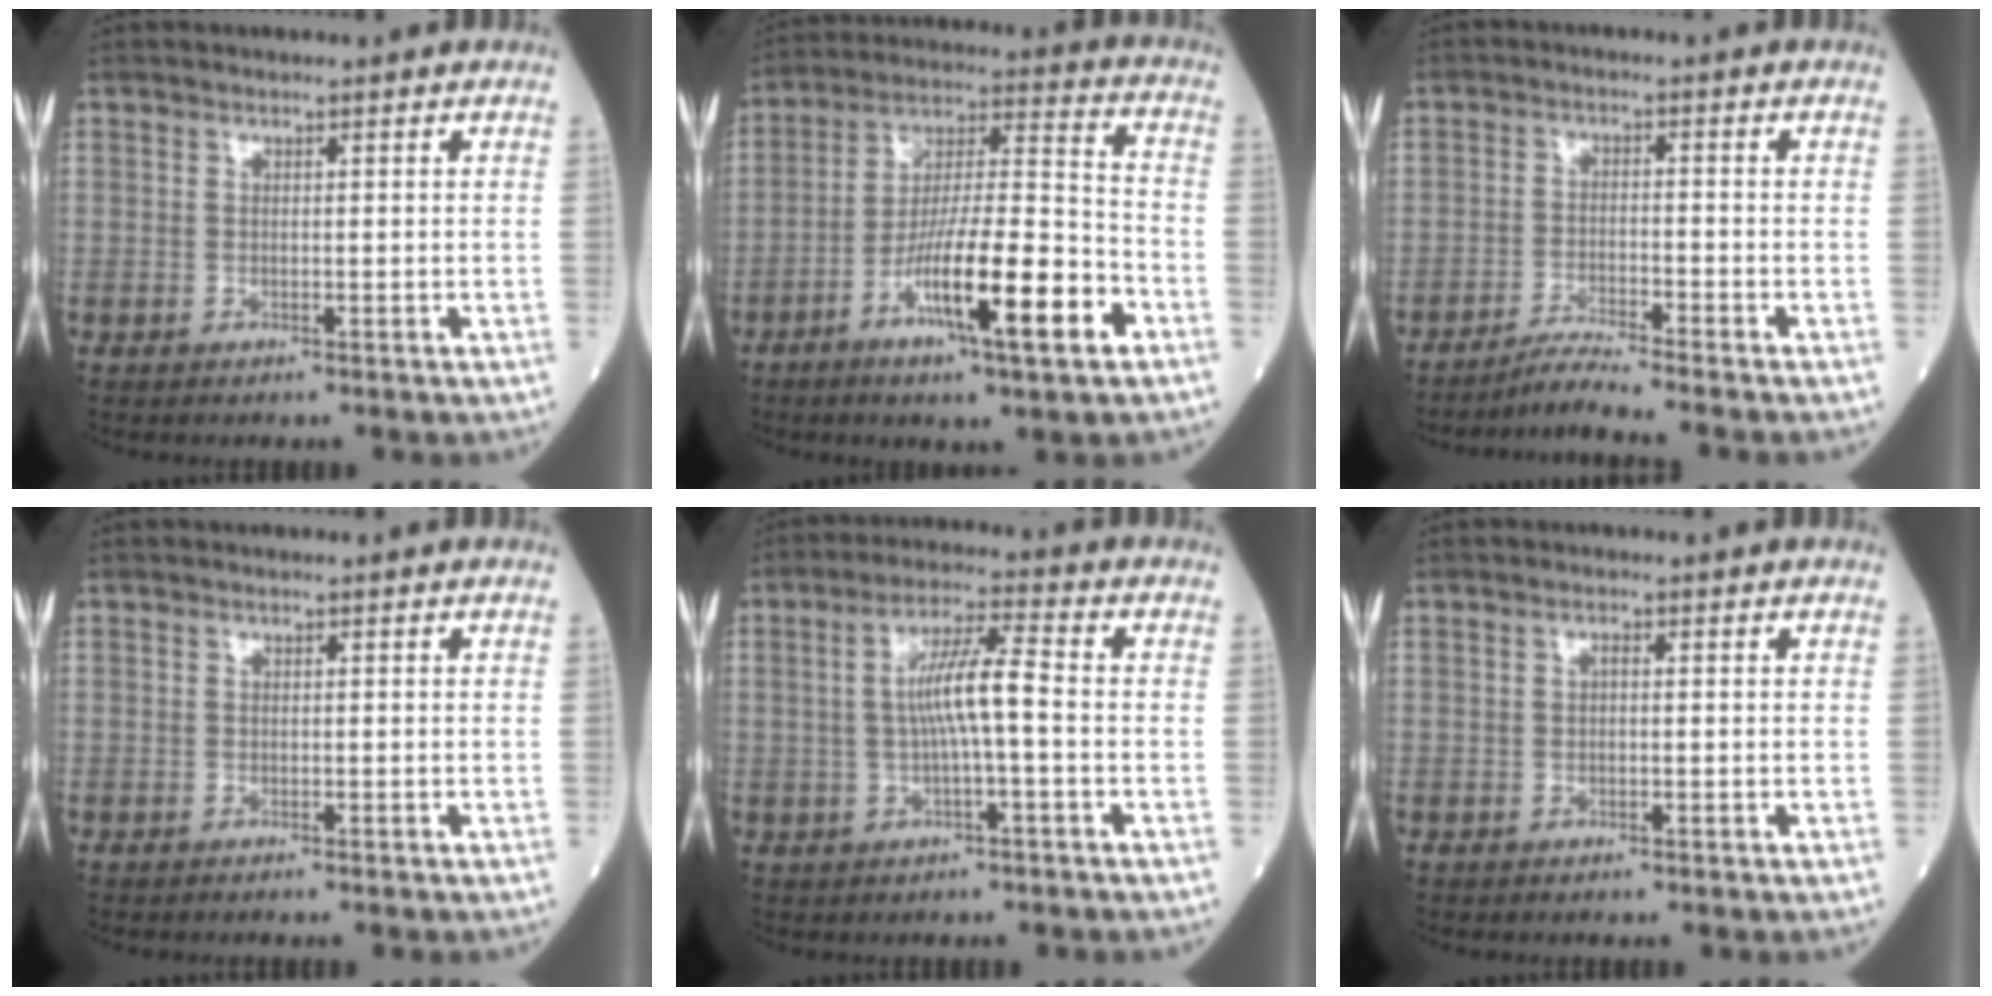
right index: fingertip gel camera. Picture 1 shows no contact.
{"total": 16.5, "force": [-7.2, 1.5, 14.8], "torque": [-0.261, -0.011, -0.123]}
{"total": 4.6, "force": [-4.1, -1.7, 1.3], "torque": [-0.030, -0.023, -0.079]}
{"total": 0.9, "force": [-0.8, 0.1, 0.4], "torque": [-0.004, -0.001, -0.010]}
{"total": 6.9, "force": [-0.3, 0.4, 6.9], "torque": [-0.129, 0.014, -0.008]}
{"total": 0.6, "force": [0.0, 0.2, 0.6], "torque": [-0.010, 0.002, -0.002]}